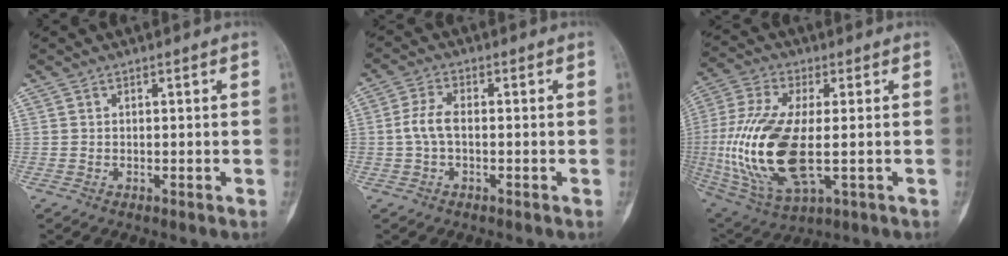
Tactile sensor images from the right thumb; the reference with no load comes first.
{"total": 4.4, "force": [-0.4, 2.3, 3.7], "torque": [-0.086, 0.013, -0.013]}
{"total": 20.3, "force": [-1.9, 8.8, 18.2], "torque": [-0.406, -0.008, -0.021]}